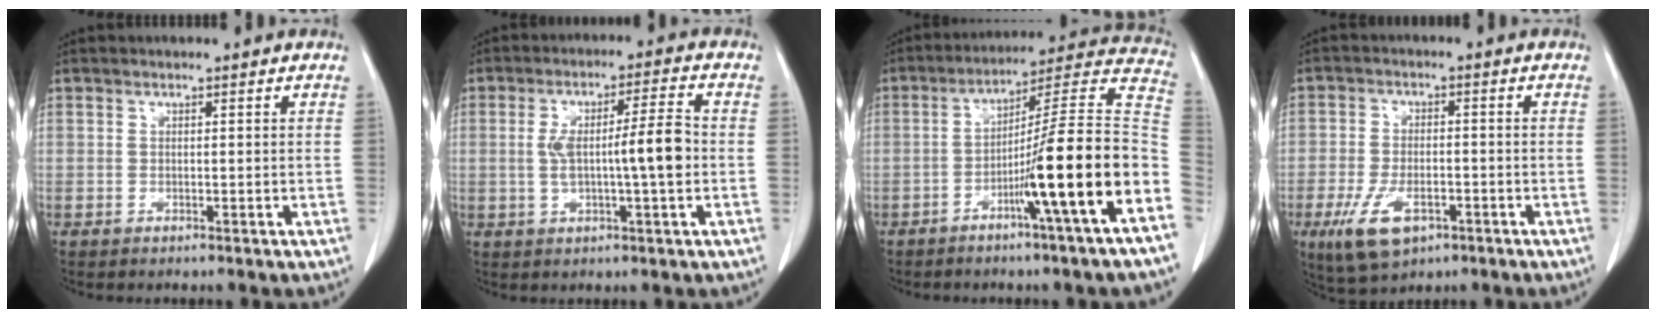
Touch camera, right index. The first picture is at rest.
{"total": 8.5, "force": [-0.5, 0.6, 8.5], "torque": [-0.148, 0.014, -0.007]}
{"total": 18.2, "force": [-6.6, -1.7, 16.9], "torque": [-0.219, 0.010, -0.109]}
{"total": 8.2, "force": [-4.0, 4.2, 5.8], "torque": [-0.119, -0.006, -0.062]}